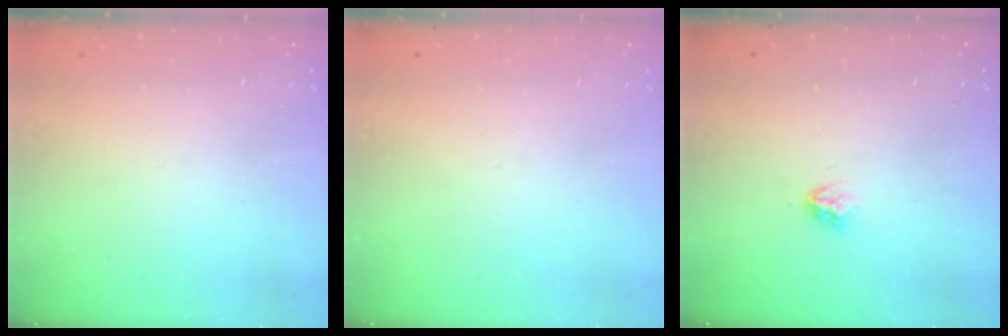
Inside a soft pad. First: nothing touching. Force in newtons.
{"total": 0.0}
{"total": 3.5, "press": 3.5, "slide": 0.3}